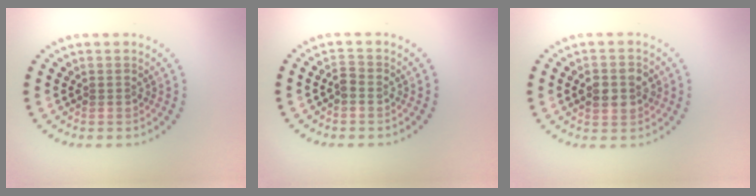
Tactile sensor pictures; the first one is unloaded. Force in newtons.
{"total": 1.0, "press": 1.0, "slide": 0.4}
{"total": 2.7, "press": 2.7, "slide": 0.3}